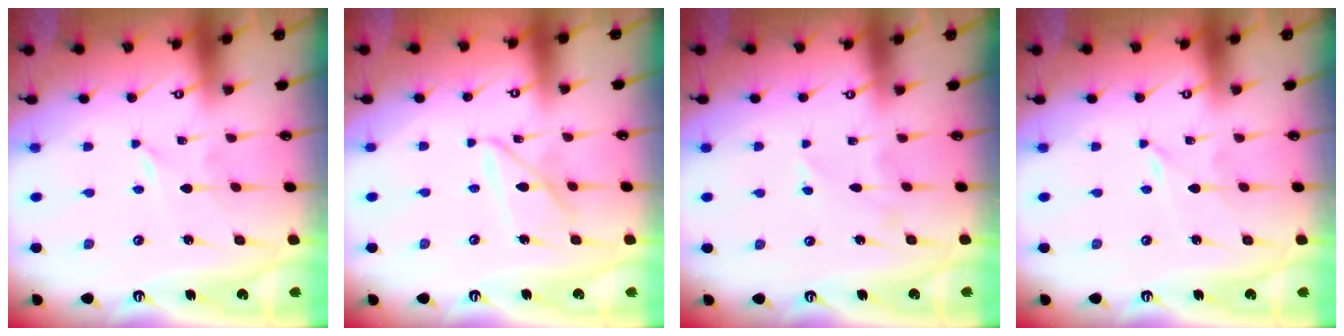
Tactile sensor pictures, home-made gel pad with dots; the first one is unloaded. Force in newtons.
{"total": 9.8, "press": 9.8, "slide": 0.7}
{"total": 4.7, "press": 4.7, "slide": 0.3}
{"total": 0.0}